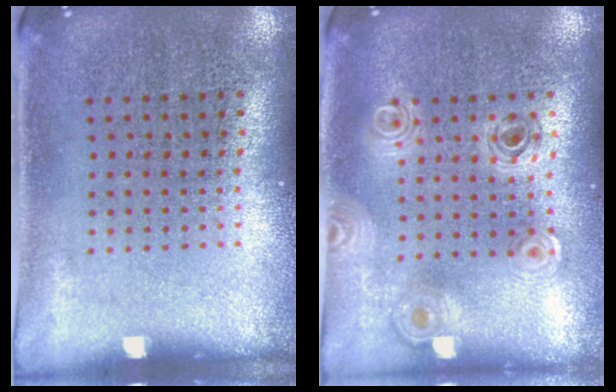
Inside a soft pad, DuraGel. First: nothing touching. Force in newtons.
{"total": 0.7, "press": 0.7, "slide": 0.2}